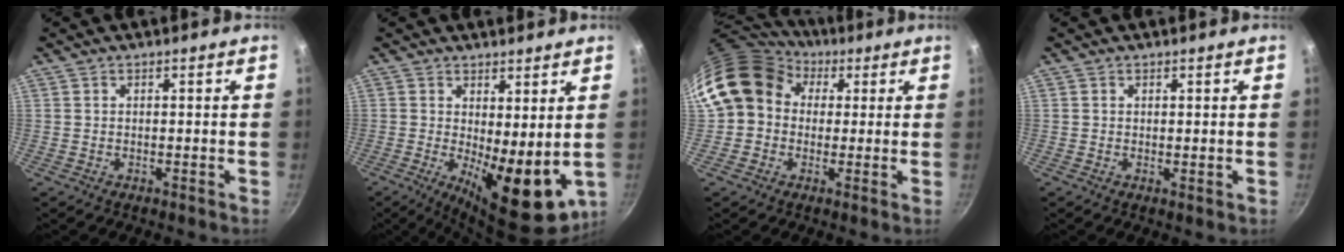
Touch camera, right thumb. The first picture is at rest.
{"total": 12.3, "force": [-0.2, 4.8, 11.3], "torque": [-0.139, -0.021, 0.010]}
{"total": 13.4, "force": [3.5, 11.2, 6.3], "torque": [-0.096, 0.023, 0.047]}
{"total": 0.6, "force": [0.3, 0.2, 0.5], "torque": [-0.008, -0.006, 0.003]}